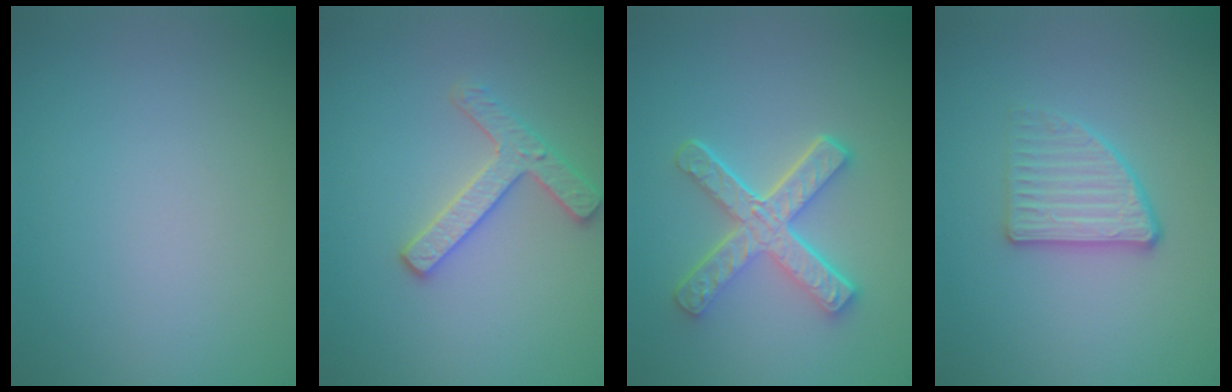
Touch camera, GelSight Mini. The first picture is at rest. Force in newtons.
{"total": 2.8, "press": 2.7, "slide": 0.9}
{"total": 5.1, "press": 3.9, "slide": 3.3}
{"total": 2.8, "press": 2.5, "slide": 1.2}